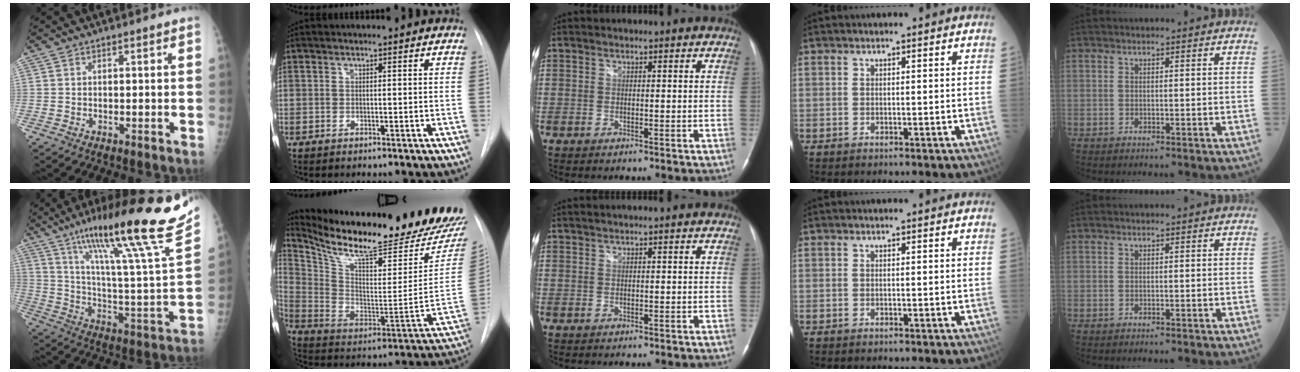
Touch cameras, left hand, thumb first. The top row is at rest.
{"thumb": {"total": 29.1, "force": [19.0, 2.6, 21.9], "torque": [-0.328, -0.065, 0.300]}, "index": {"total": 27.0, "force": [24.0, 2.7, 12.1], "torque": [-0.217, -0.092, 0.349]}, "middle": {"total": 1.1, "force": [0.9, -0.1, 0.6], "torque": [-0.014, 0.013, 0.022]}}